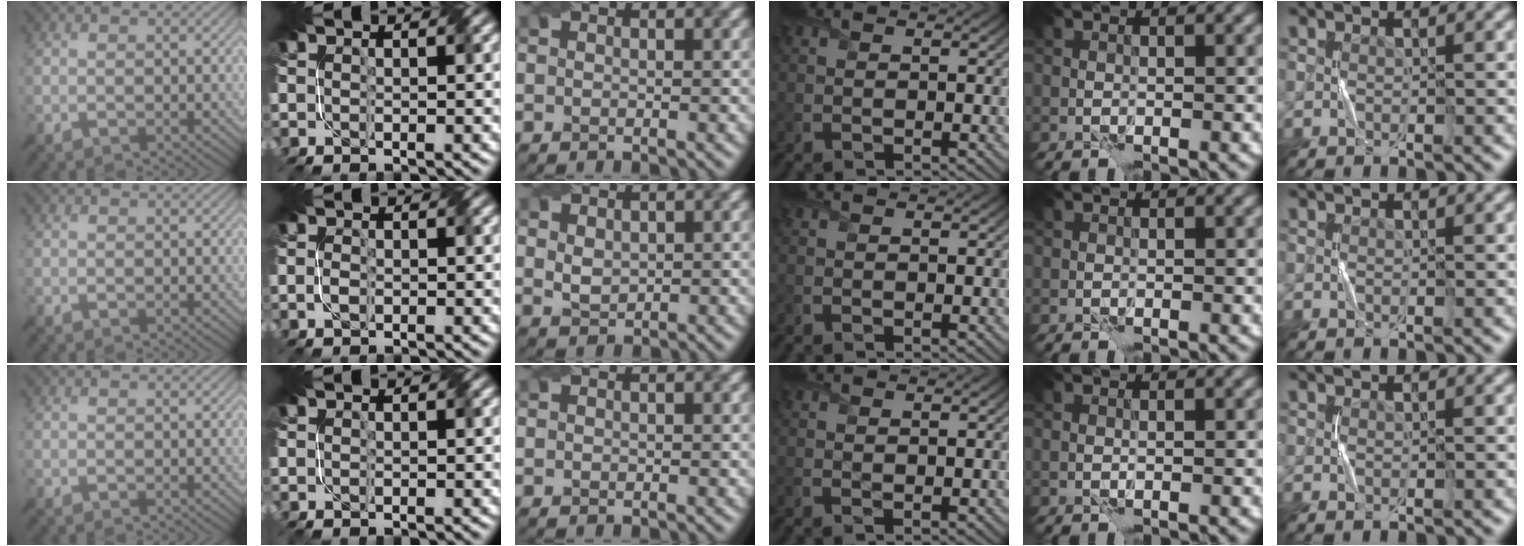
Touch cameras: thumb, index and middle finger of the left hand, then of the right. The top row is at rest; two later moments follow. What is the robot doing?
{"motion": "fold", "object": "file"}